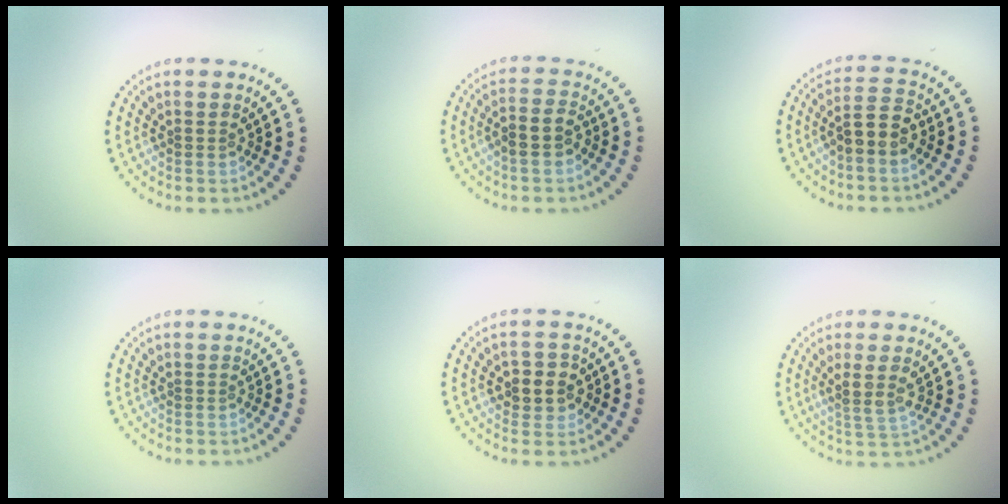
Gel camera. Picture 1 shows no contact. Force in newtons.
{"total": 2.5, "press": 2.3, "slide": 0.8}
{"total": 2.9, "press": 2.7, "slide": 1.0}
{"total": 0.0}
{"total": 2.8, "press": 2.7, "slide": 0.8}
{"total": 2.5, "press": 2.2, "slide": 1.2}